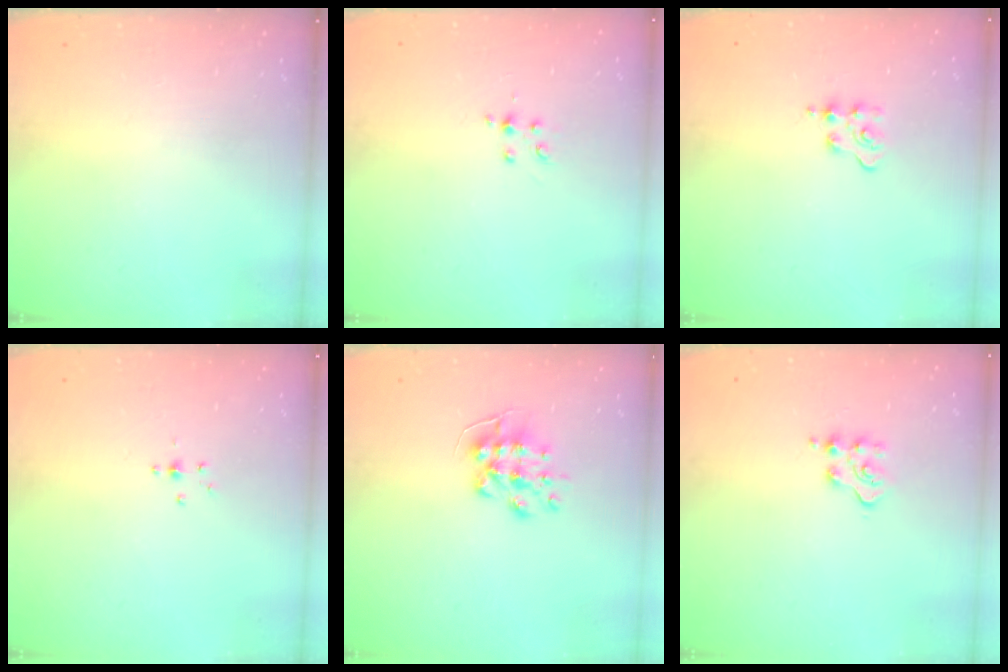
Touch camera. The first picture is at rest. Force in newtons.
{"total": 3.8, "press": 3.6, "slide": 1.3}
{"total": 3.7, "press": 3.6, "slide": 0.5}
{"total": 2.7, "press": 2.6, "slide": 0.9}
{"total": 8.6, "press": 8.6, "slide": 0.6}
{"total": 4.7, "press": 4.7, "slide": 0.5}